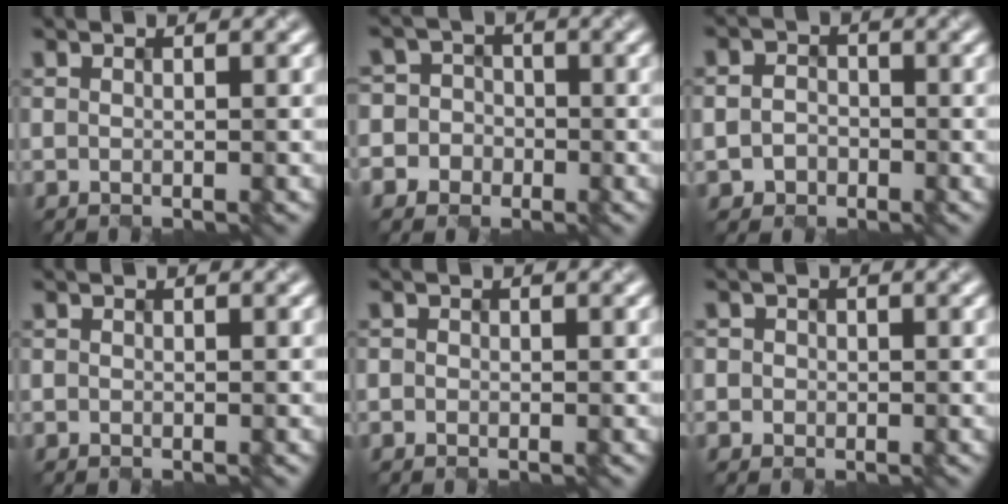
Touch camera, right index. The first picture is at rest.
{"total": 4.3, "force": [-1.5, 4.0, -0.1], "torque": [0.025, 0.026, -0.052]}
{"total": 2.1, "force": [-1.3, 1.6, 0.1], "torque": [-0.006, -0.001, -0.021]}
{"total": 0.6, "force": [-0.4, -0.2, -0.4], "torque": [0.000, 0.000, 0.002]}
{"total": 0.6, "force": [-0.5, 0.1, -0.4], "torque": [0.003, 0.000, -0.001]}
{"total": 1.1, "force": [-0.5, 0.8, -0.5], "torque": [0.006, -0.003, -0.001]}